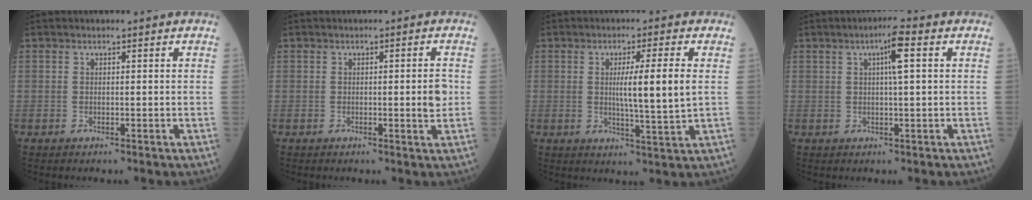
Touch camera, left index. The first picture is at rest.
{"total": 2.4, "force": [-0.2, 0.1, 2.4], "torque": [-0.030, -0.004, -0.006]}
{"total": 7.1, "force": [0.7, -0.8, 7.0], "torque": [-0.115, -0.014, 0.012]}
{"total": 4.1, "force": [1.1, -0.1, 4.0], "torque": [-0.064, 0.004, 0.014]}